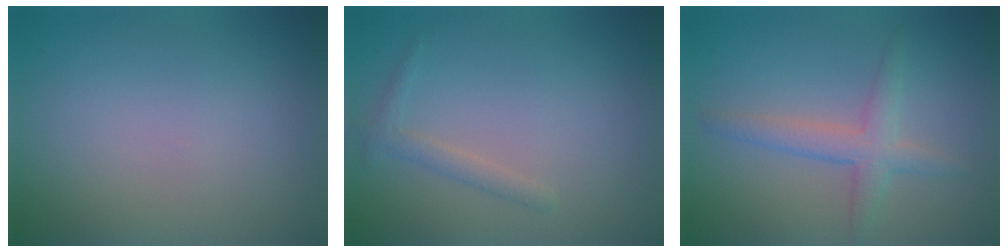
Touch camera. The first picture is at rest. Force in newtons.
{"total": 1.3, "press": 1.3, "slide": 0.0}
{"total": 2.8, "press": 2.8, "slide": 0.1}